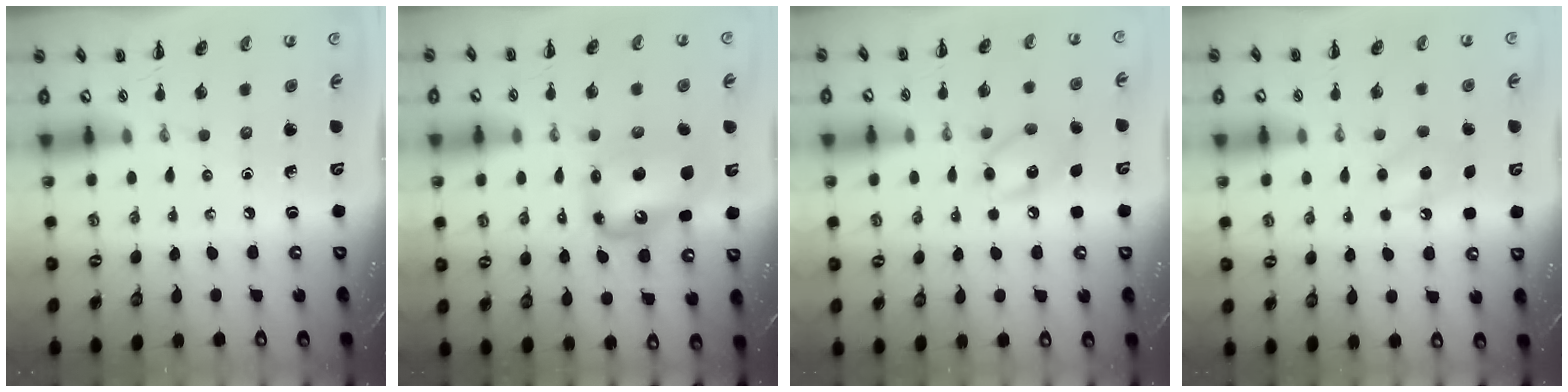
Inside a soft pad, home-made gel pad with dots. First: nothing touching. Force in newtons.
{"total": 9.2, "press": 8.9, "slide": 2.4}
{"total": 10.0, "press": 9.9, "slide": 0.9}
{"total": 7.6, "press": 7.4, "slide": 1.8}